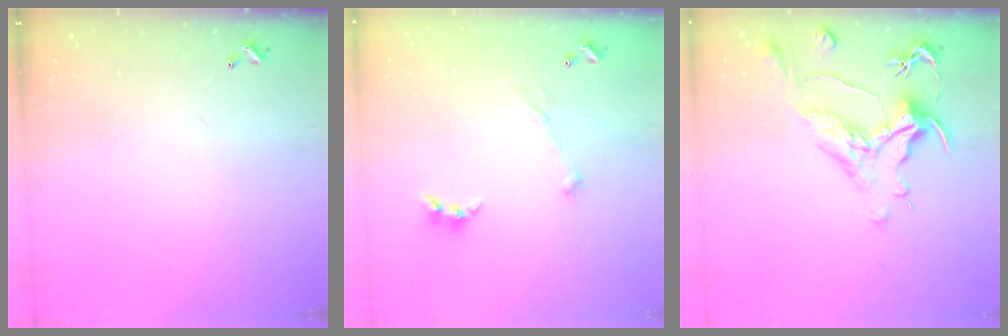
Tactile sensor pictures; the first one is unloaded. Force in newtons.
{"total": 2.1, "press": 2.0, "slide": 0.7}
{"total": 1.1, "press": 0.2, "slide": 1.1}